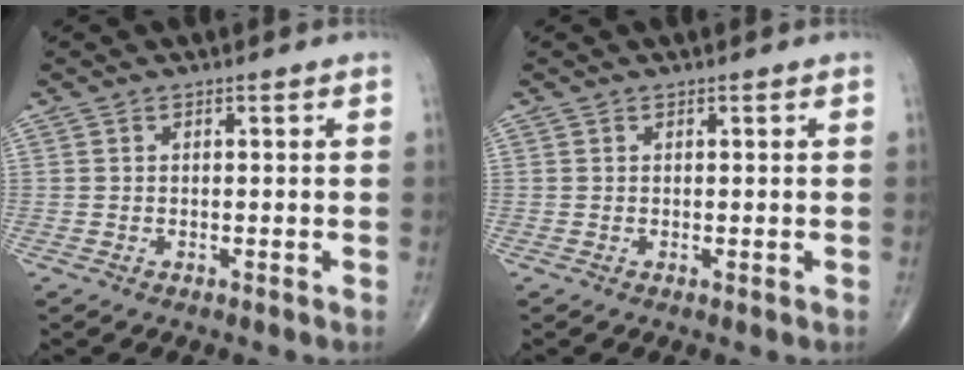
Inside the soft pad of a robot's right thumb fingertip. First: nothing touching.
{"total": 0.0}